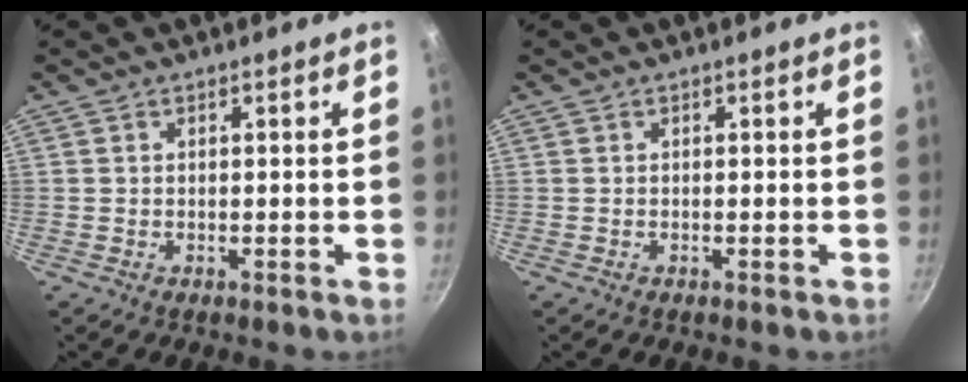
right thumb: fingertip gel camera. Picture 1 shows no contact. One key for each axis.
{"total": 0.0}